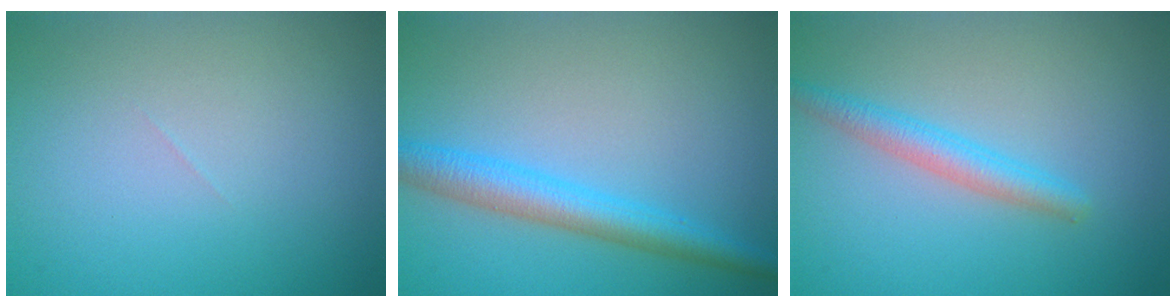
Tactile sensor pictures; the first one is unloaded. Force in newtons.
{"total": 4.1, "press": 4.1, "slide": 0.1}
{"total": 2.5, "press": 2.5, "slide": 0.2}